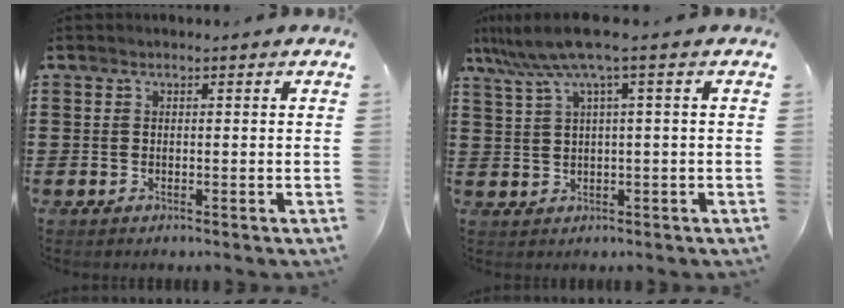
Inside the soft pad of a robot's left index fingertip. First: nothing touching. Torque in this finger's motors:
{"motor_torque": [1.12, -1.01, 0.64, 0.19]}